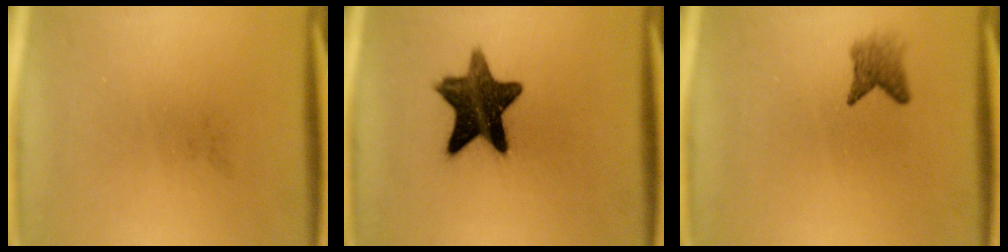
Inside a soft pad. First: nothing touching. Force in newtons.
{"total": 12.8}
{"total": 2.4}